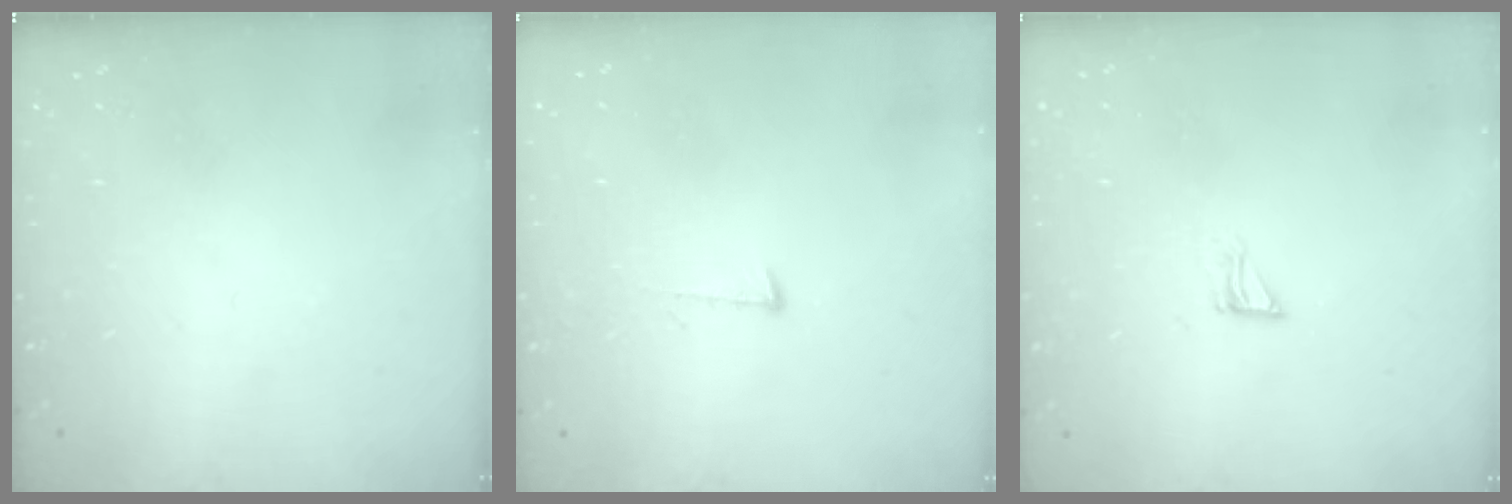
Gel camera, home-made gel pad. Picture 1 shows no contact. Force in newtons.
{"total": 6.1, "press": 6.1, "slide": 0.4}
{"total": 4.6, "press": 4.5, "slide": 0.5}